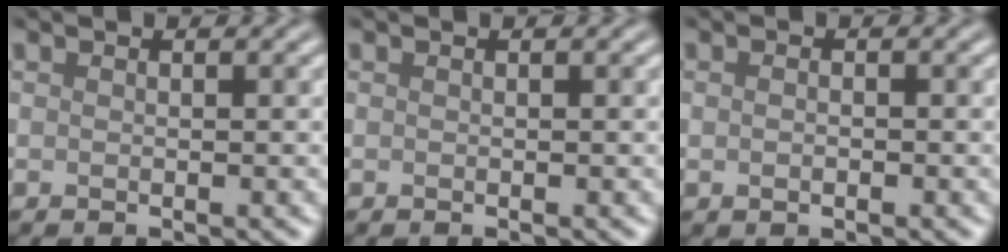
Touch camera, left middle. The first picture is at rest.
{"total": 0.0}
{"total": 0.9, "force": [-0.1, 0.6, 0.7], "torque": [-0.014, 0.001, -0.004]}